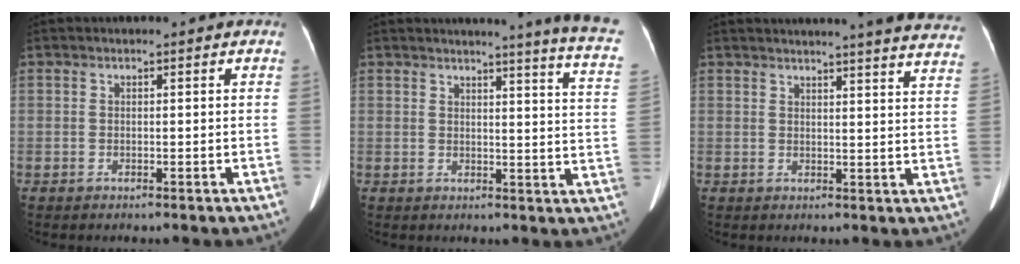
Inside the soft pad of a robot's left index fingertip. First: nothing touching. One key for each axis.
{"total": 12.6, "fx": 10.8, "fy": -1.3, "fz": 6.3, "tx": -0.072, "ty": -0.076, "tz": 0.096}
{"total": 20.3, "fx": 19.0, "fy": 0.5, "fz": 7.1, "tx": -0.088, "ty": -0.059, "tz": 0.204}